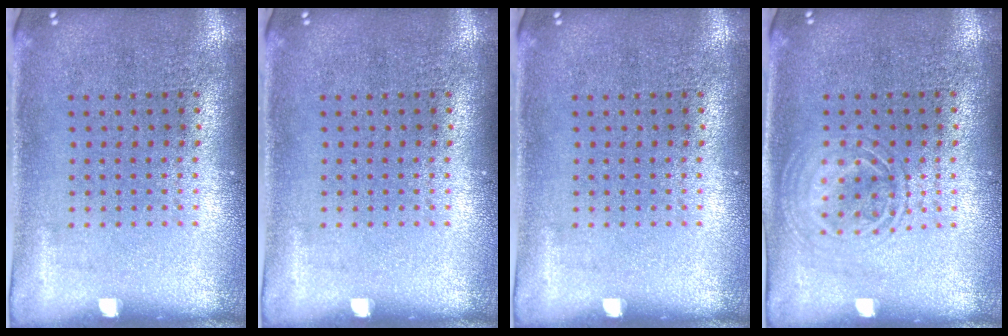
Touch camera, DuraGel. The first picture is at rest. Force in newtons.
{"total": 0.0}
{"total": 0.0}
{"total": 1.2, "press": 1.2, "slide": 0.2}